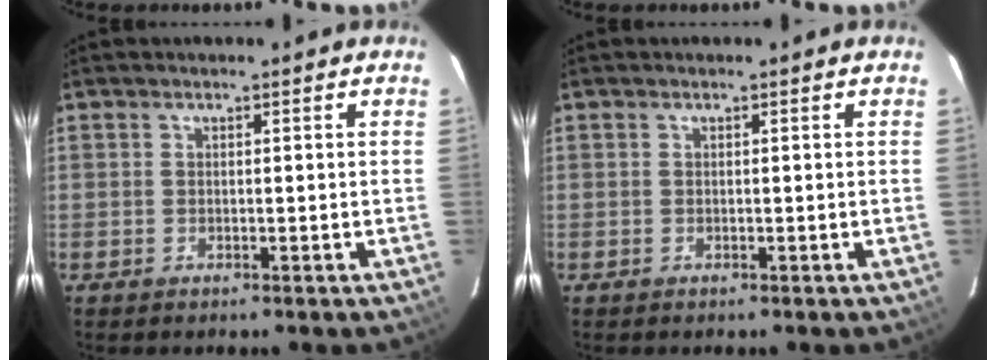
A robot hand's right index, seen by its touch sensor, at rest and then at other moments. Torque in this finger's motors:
{"motor_torque": [0.00, 0.00, 0.02, 0.00]}